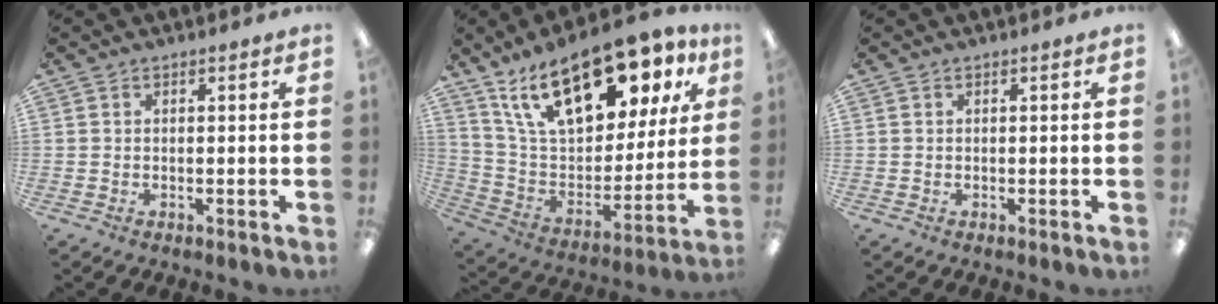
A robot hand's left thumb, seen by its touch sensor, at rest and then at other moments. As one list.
[{"total": 24.2, "force": [14.7, 10.8, 15.9], "torque": [-0.283, -0.070, 0.259]}, {"total": 0.0}]